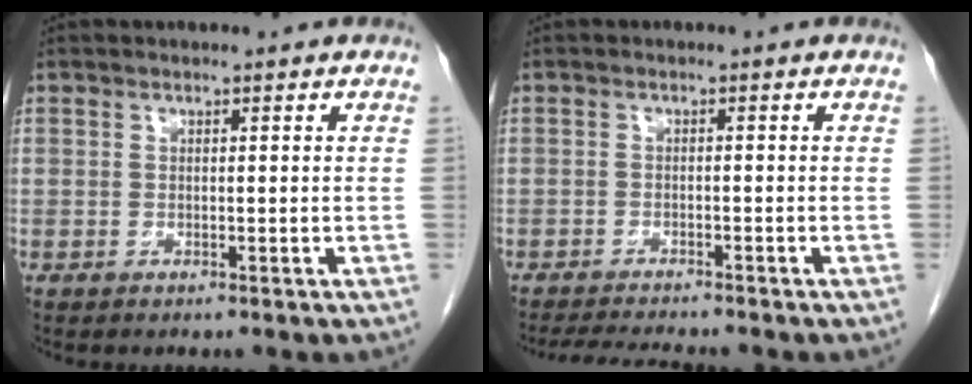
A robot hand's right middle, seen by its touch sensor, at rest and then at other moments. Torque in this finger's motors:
{"motor_torque": [0.05, -0.03, 0.00, 0.00]}